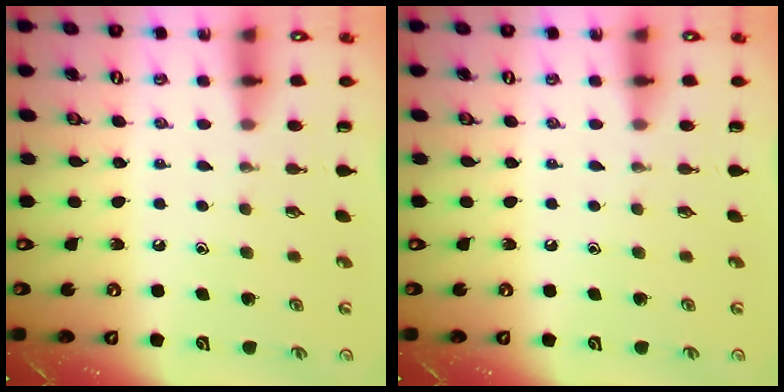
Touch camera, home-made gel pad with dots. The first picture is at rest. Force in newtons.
{"total": 0.0}